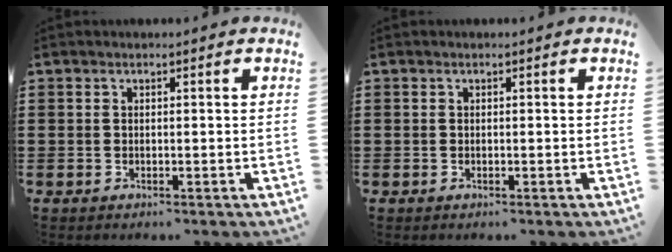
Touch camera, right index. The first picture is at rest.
{"total": 0.0}